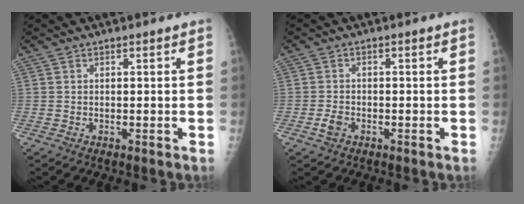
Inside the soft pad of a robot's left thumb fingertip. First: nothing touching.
{"total": 2.2, "force": [-1.1, 1.4, 1.3], "torque": [-0.027, 0.005, -0.021]}